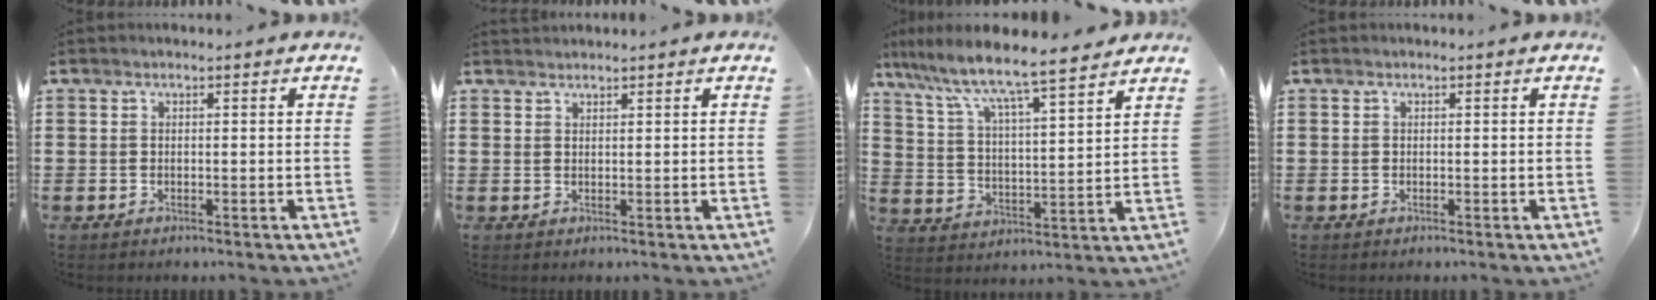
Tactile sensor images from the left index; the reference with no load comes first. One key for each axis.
{"total": 1.0, "fx": 1.0, "fy": 0.1, "fz": 0.1, "tx": -0.003, "ty": -0.001, "tz": 0.021}
{"total": 7.2, "fx": 6.4, "fy": 0.2, "fz": 3.3, "tx": -0.091, "ty": -0.044, "tz": 0.104}
{"total": 0.0}